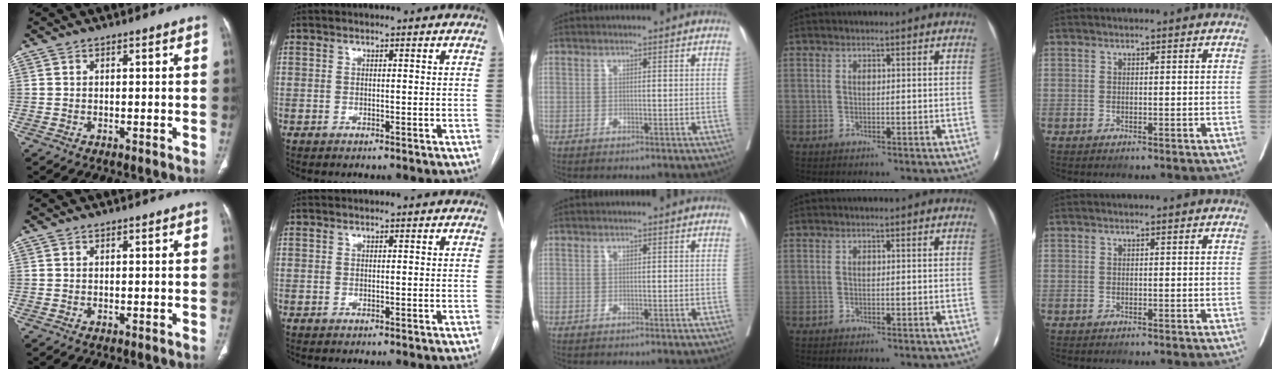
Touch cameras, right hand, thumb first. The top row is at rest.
{}